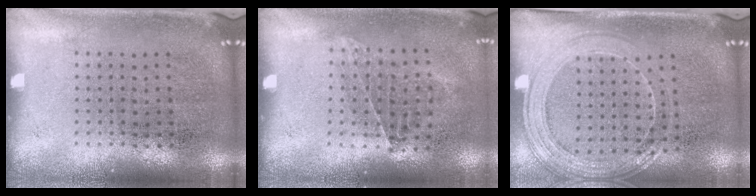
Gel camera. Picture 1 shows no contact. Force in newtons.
{"total": 0.9, "press": 0.8, "slide": 0.5}
{"total": 1.6, "press": 1.5, "slide": 0.4}